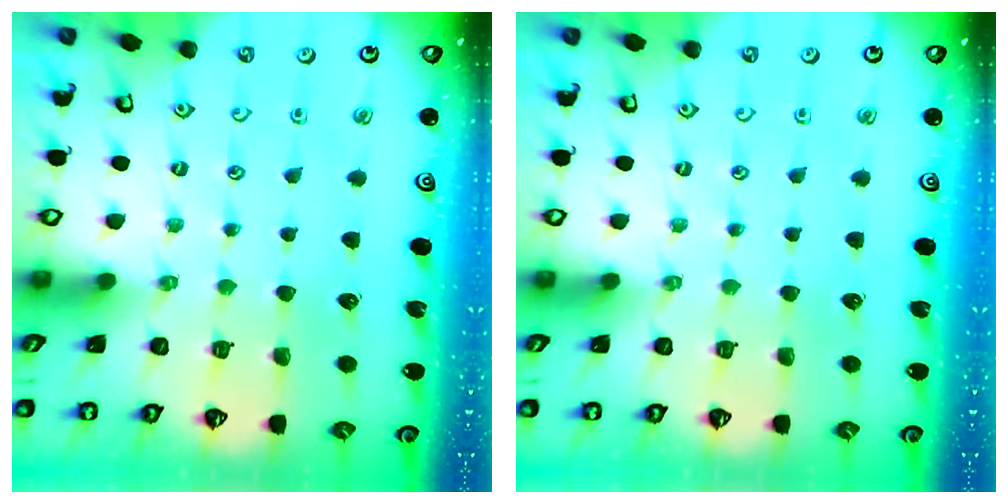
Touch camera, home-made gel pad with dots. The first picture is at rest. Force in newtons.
{"total": 0.0}